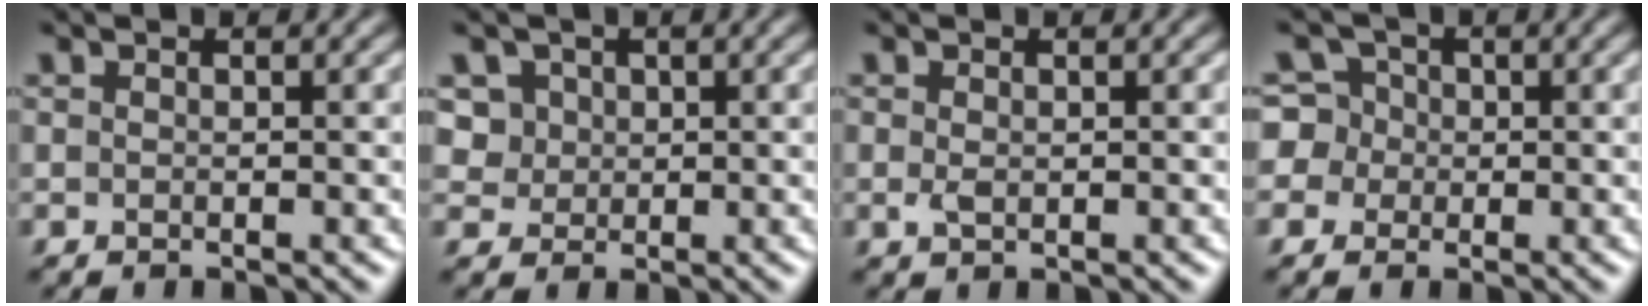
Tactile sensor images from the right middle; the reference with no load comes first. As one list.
[{"total": 3.7, "force": [1.7, 3.1, 1.3], "torque": [-0.045, -0.006, 0.038]}, {"total": 0.9, "force": [-0.1, 0.6, 0.7], "torque": [-0.016, -0.002, 0.001]}, {"total": 5.4, "force": [0.8, 5.2, 1.4], "torque": [-0.029, 0.042, -0.006]}]